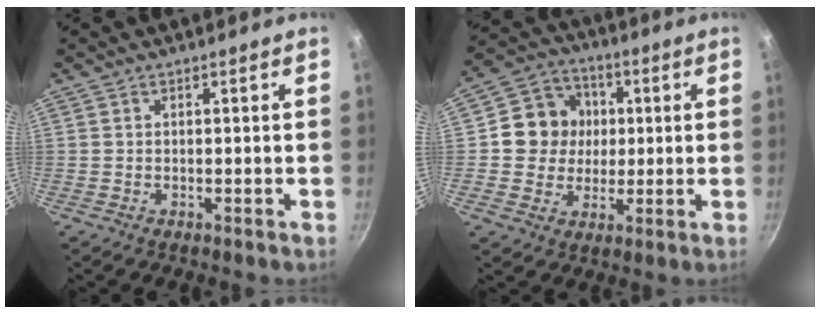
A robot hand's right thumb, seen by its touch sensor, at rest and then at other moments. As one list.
[{"total": 11.0, "force": [1.3, 10.2, 3.9], "torque": [-0.030, 0.014, 0.012]}]